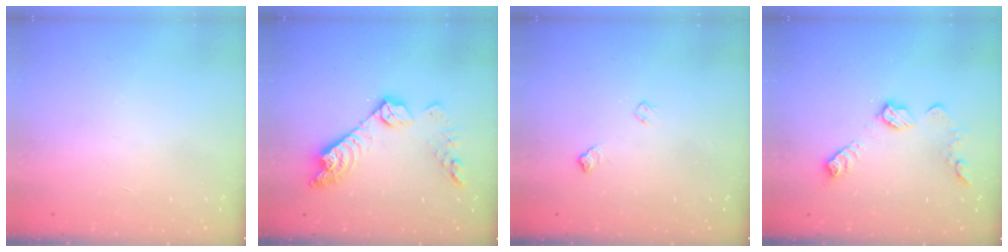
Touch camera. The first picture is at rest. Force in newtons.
{"total": 14.5, "press": 14.4, "slide": 0.7}
{"total": 5.1, "press": 5.0, "slide": 0.9}
{"total": 10.9, "press": 10.9, "slide": 0.7}